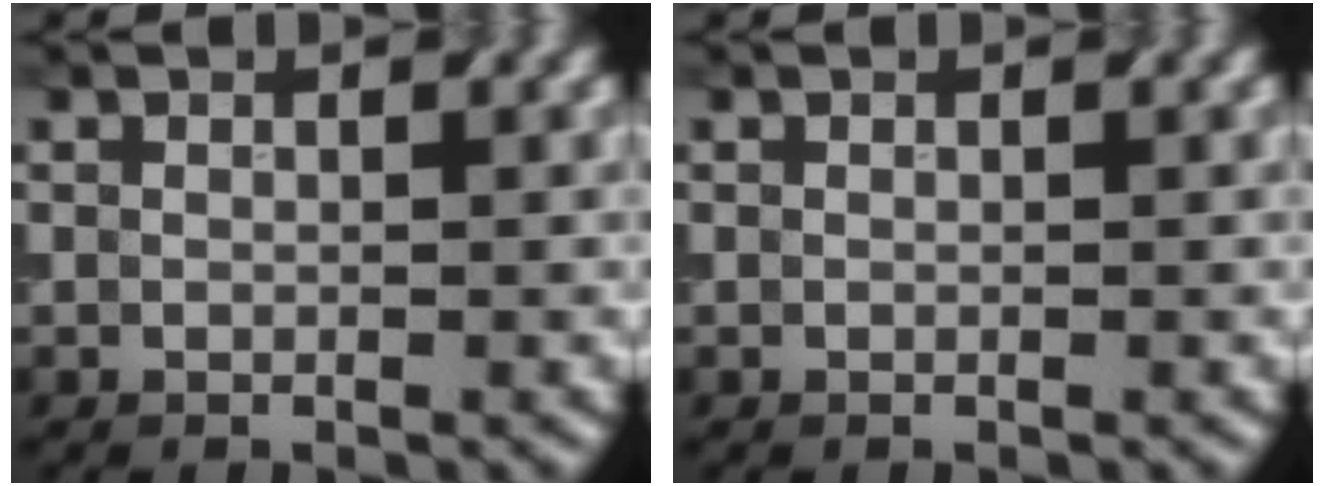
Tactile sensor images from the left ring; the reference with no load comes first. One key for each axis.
{"total": 0.0}